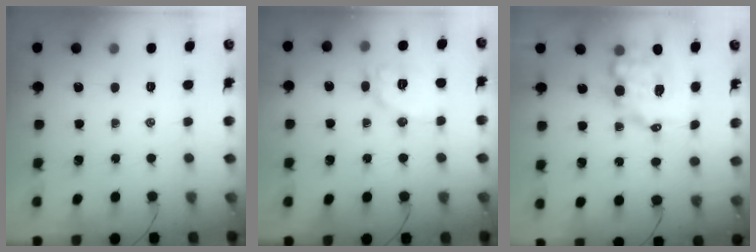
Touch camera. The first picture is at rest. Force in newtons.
{"total": 10.7, "press": 10.7, "slide": 0.4}
{"total": 9.9, "press": 9.6, "slide": 2.3}